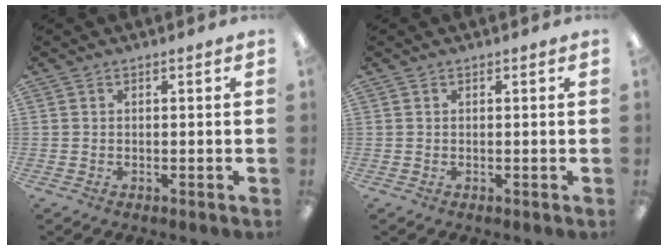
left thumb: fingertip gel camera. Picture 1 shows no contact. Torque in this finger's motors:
{"motor_torque": [0.00, 0.00, 0.05, -0.09, 0.00]}